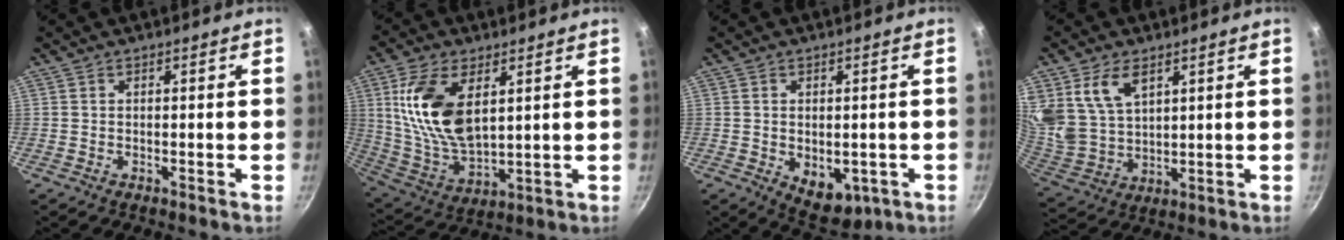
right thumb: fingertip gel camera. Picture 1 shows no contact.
{"total": 16.5, "force": [4.9, 8.9, 13.1], "torque": [-0.245, -0.026, 0.106]}
{"total": 8.2, "force": [-1.7, 5.3, 6.0], "torque": [-0.060, -0.009, -0.008]}
{"total": 11.8, "force": [5.7, 7.6, 7.1], "torque": [-0.122, -0.037, 0.126]}